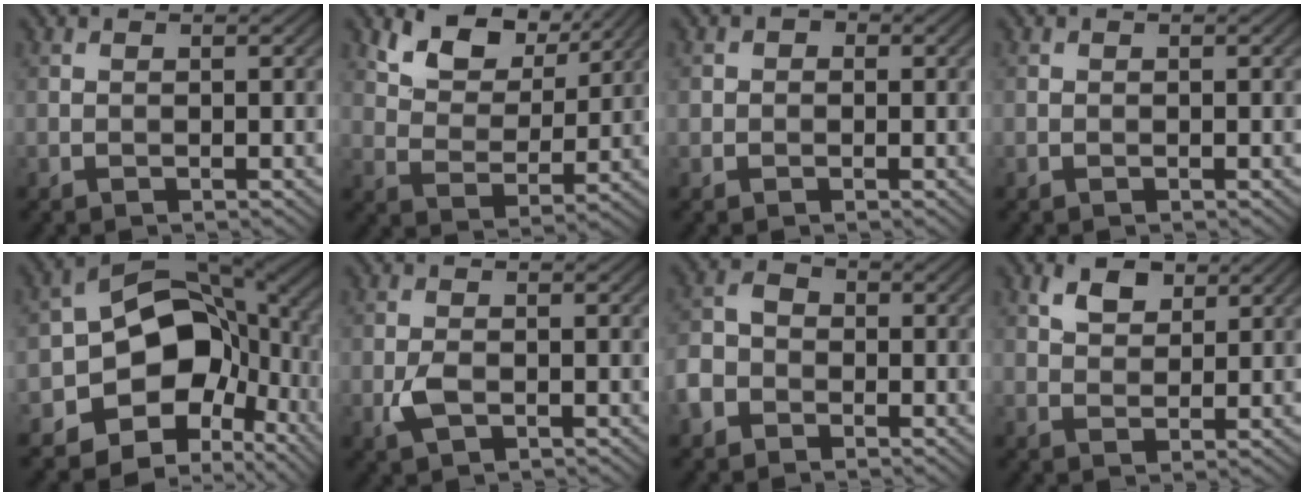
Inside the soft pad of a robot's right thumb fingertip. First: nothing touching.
{"total": 8.5, "force": [5.3, 4.6, 4.8], "torque": [-0.103, -0.005, 0.095]}
{"total": 1.8, "force": [0.3, 1.7, 0.5], "torque": [-0.006, -0.001, -0.001]}
{"total": 0.0}
{"total": 13.5, "force": [-3.5, 9.5, 8.9], "torque": [-0.148, -0.018, -0.071]}
{"total": 2.6, "force": [-0.8, 1.4, 2.0], "torque": [-0.047, -0.004, -0.017]}
{"total": 4.7, "force": [-2.4, 3.5, 1.9], "torque": [-0.053, 0.000, -0.063]}
{"total": 3.7, "force": [2.3, 2.1, 2.1], "torque": [-0.046, 0.002, 0.042]}